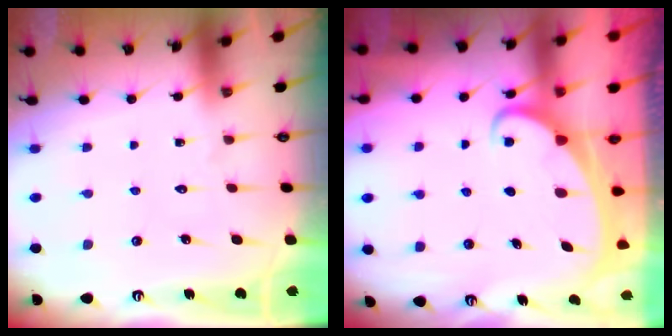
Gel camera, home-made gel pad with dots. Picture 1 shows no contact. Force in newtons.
{"total": 2.2, "press": 2.2, "slide": 0.2}